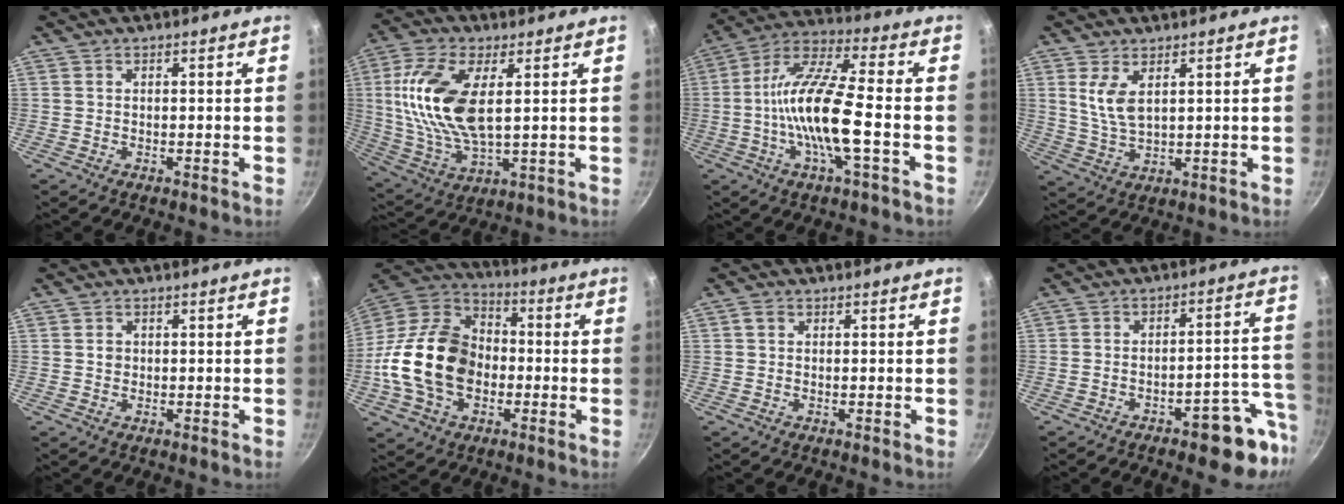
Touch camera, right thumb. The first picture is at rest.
{"total": 16.3, "force": [3.3, 7.6, 14.0], "torque": [-0.281, -0.006, 0.066]}
{"total": 15.9, "force": [-3.2, 3.8, 15.1], "torque": [-0.283, 0.033, -0.073]}
{"total": 6.1, "force": [2.5, 2.8, 4.8], "torque": [-0.092, -0.023, 0.055]}
{"total": 1.3, "force": [0.1, 1.2, 0.5], "torque": [-0.005, 0.004, 0.002]}
{"total": 20.1, "force": [-3.5, 14.6, 13.3], "torque": [-0.215, 0.039, -0.075]}
{"total": 1.4, "force": [0.4, 1.1, 0.8], "torque": [-0.012, 0.004, 0.006]}
{"total": 11.2, "force": [-6.1, 4.2, 8.4], "torque": [-0.055, 0.058, -0.078]}